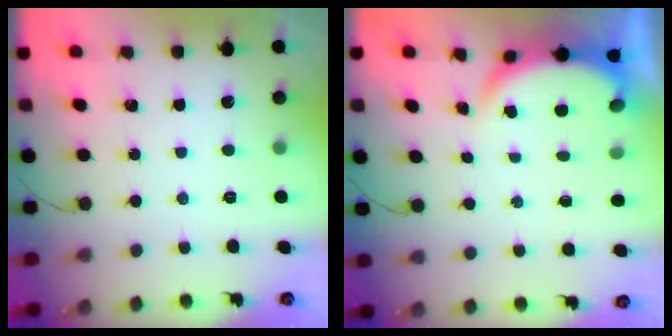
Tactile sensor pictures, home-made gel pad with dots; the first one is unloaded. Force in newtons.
{"total": 4.0, "press": 3.9, "slide": 0.6}